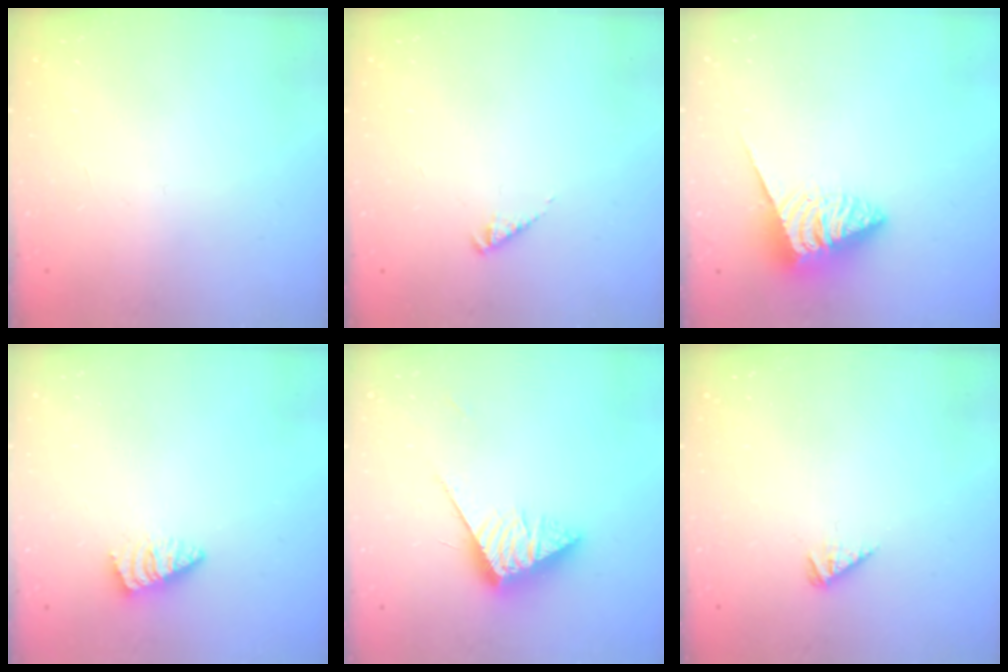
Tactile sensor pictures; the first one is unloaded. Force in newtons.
{"total": 2.4, "press": 2.4, "slide": 0.3}
{"total": 4.7, "press": 4.7, "slide": 0.3}
{"total": 1.1, "press": 1.1, "slide": 0.2}
{"total": 10.4, "press": 10.4, "slide": 0.2}
{"total": 2.2, "press": 2.2, "slide": 0.4}